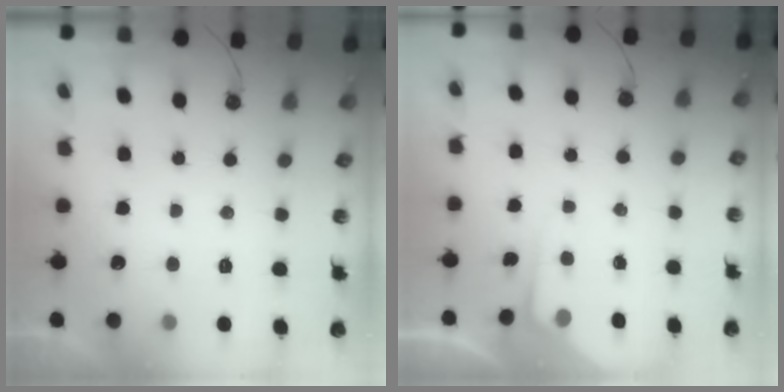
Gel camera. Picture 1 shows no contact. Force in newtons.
{"total": 3.6, "press": 3.6, "slide": 0.5}